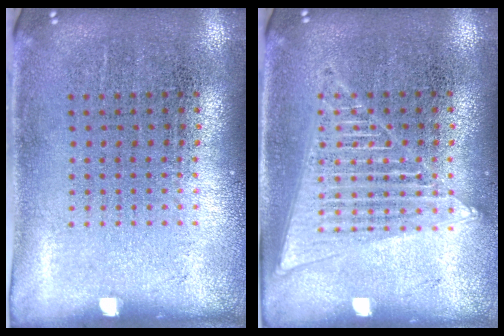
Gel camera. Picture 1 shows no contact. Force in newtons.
{"total": 1.5, "press": 1.5, "slide": 0.1}